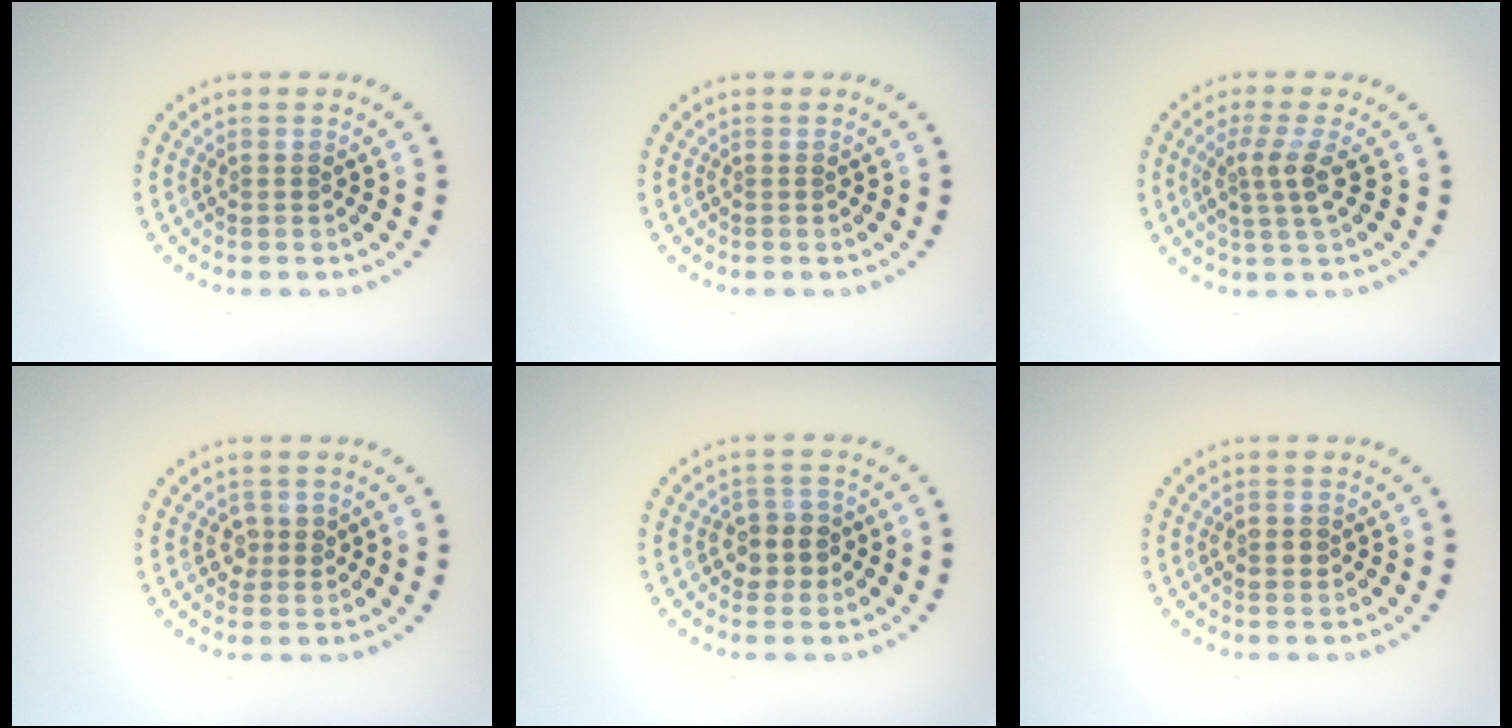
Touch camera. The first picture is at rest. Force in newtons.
{"total": 0.0}
{"total": 2.7, "press": 2.0, "slide": 1.8}
{"total": 1.5, "press": 1.4, "slide": 0.4}
{"total": 2.6, "press": 2.4, "slide": 1.1}
{"total": 1.6, "press": 1.6, "slide": 0.1}